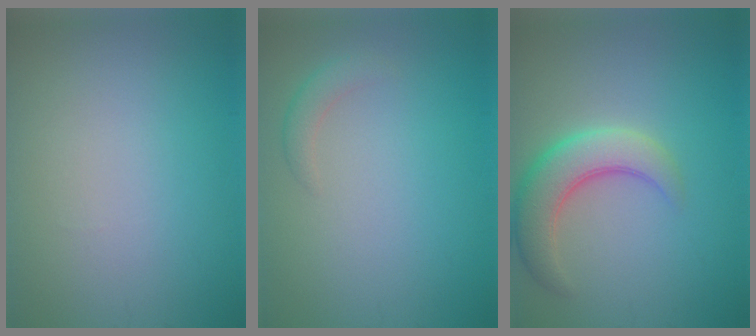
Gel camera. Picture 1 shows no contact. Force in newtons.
{"total": 1.4, "press": 1.4, "slide": 0.1}
{"total": 5.2, "press": 5.2, "slide": 0.3}